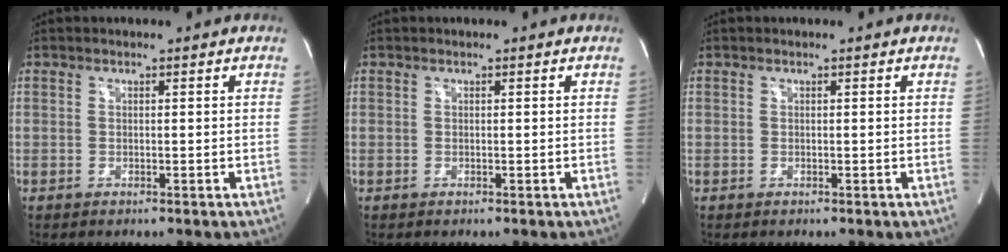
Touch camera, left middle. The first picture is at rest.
{"total": 0.0}
{"total": 0.0}